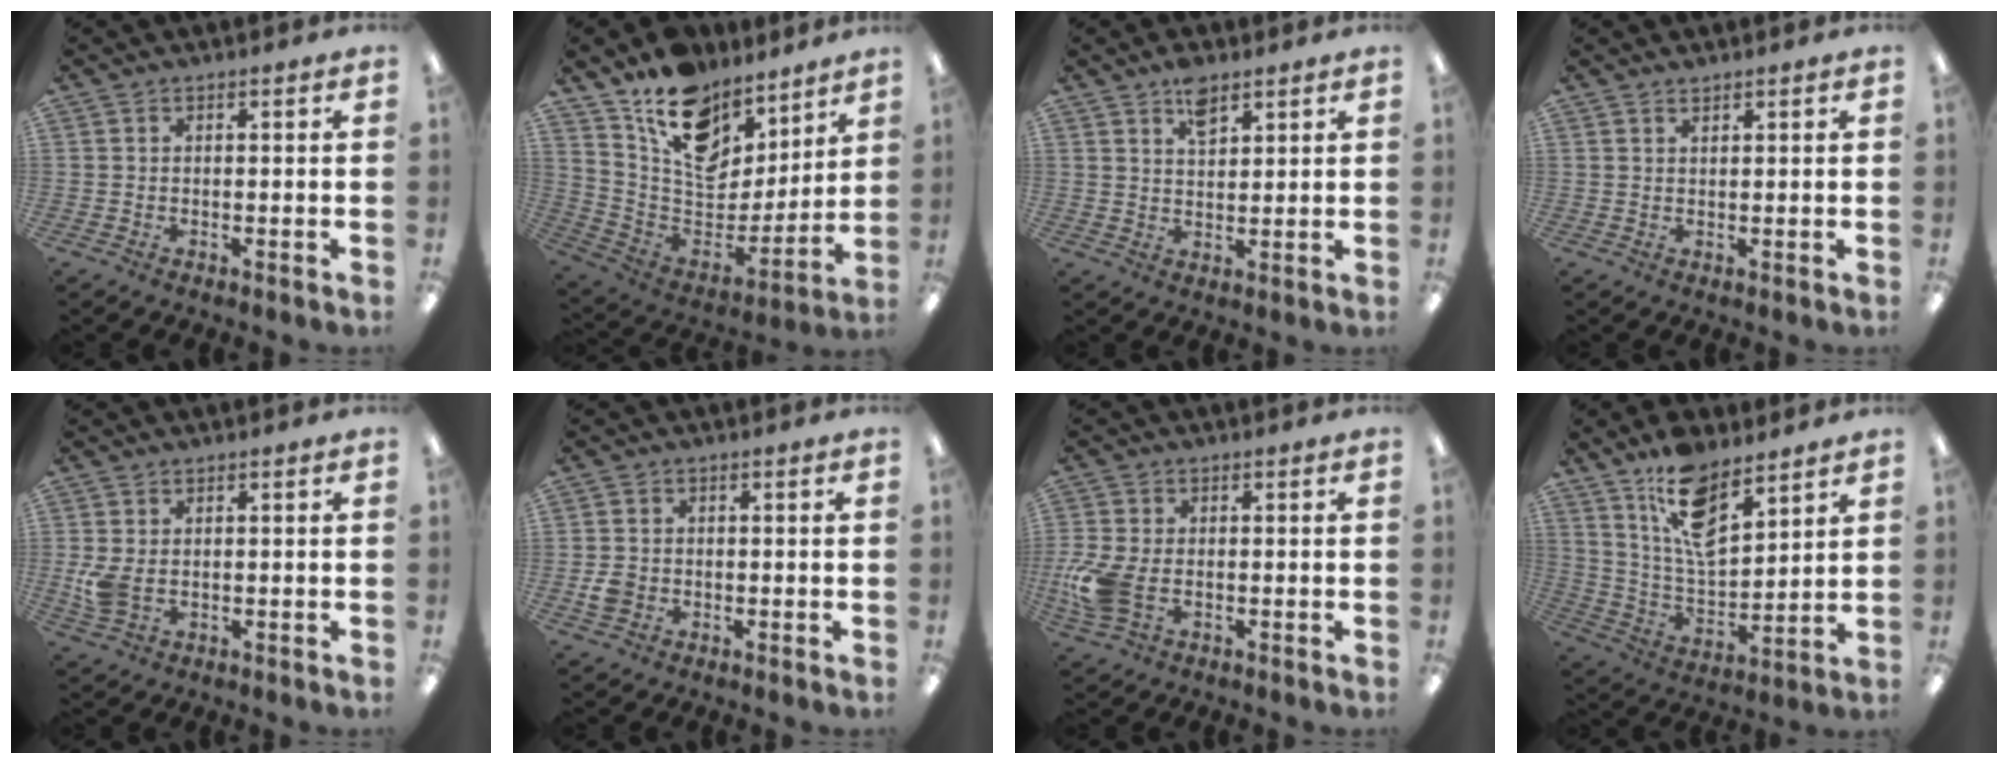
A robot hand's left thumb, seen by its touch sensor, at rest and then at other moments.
{"total": 16.0, "force": [10.8, 9.7, 6.9], "torque": [-0.124, -0.081, 0.197]}
{"total": 5.3, "force": [3.6, 2.5, 3.0], "torque": [-0.044, -0.014, 0.061]}
{"total": 1.1, "force": [1.0, 0.3, 0.2], "torque": [-0.006, -0.002, 0.020]}
{"total": 3.9, "force": [-0.2, 2.7, 2.9], "torque": [-0.059, -0.004, -0.005]}
{"total": 3.3, "force": [-1.0, 2.8, 1.3], "torque": [-0.013, 0.002, -0.019]}
{"total": 8.9, "force": [-1.9, 5.5, 6.7], "torque": [-0.157, -0.004, -0.033]}
{"total": 14.1, "force": [9.6, 6.2, 8.2], "torque": [-0.144, -0.049, 0.173]}